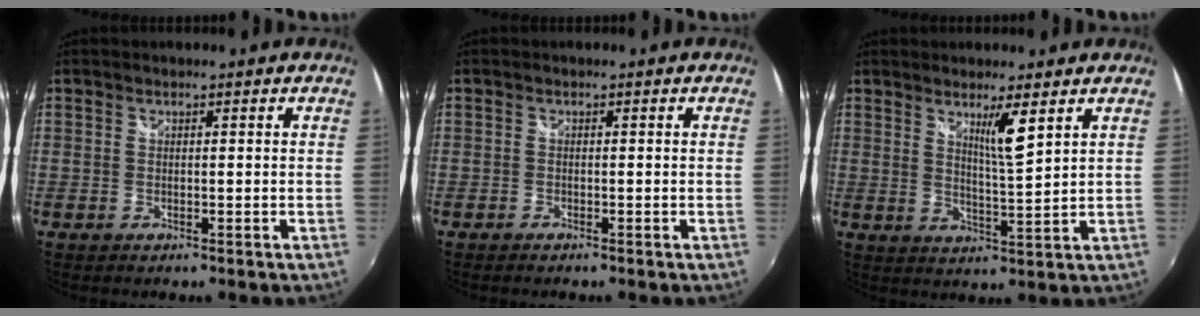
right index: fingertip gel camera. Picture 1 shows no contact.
{"total": 0.7, "force": [-0.7, 0.2, 0.2], "torque": [-0.007, -0.004, -0.015]}
{"total": 5.1, "force": [3.0, -0.2, 4.1], "torque": [-0.068, -0.010, 0.048]}